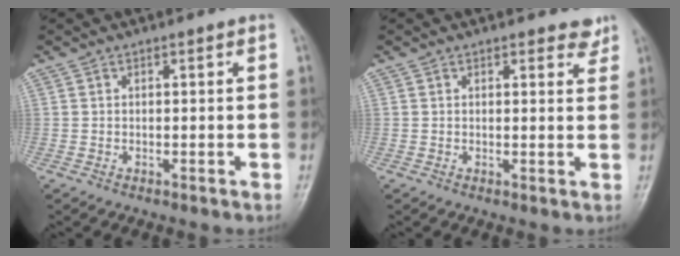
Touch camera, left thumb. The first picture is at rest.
{"total": 2.7, "force": [2.2, 1.3, 1.0], "torque": [0.010, -0.012, 0.021]}